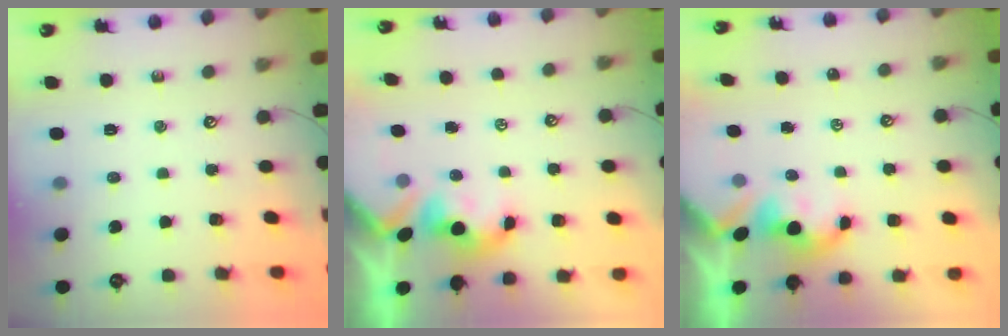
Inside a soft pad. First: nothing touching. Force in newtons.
{"total": 1.8, "press": 1.6, "slide": 0.8}
{"total": 1.5, "press": 1.5, "slide": 0.4}